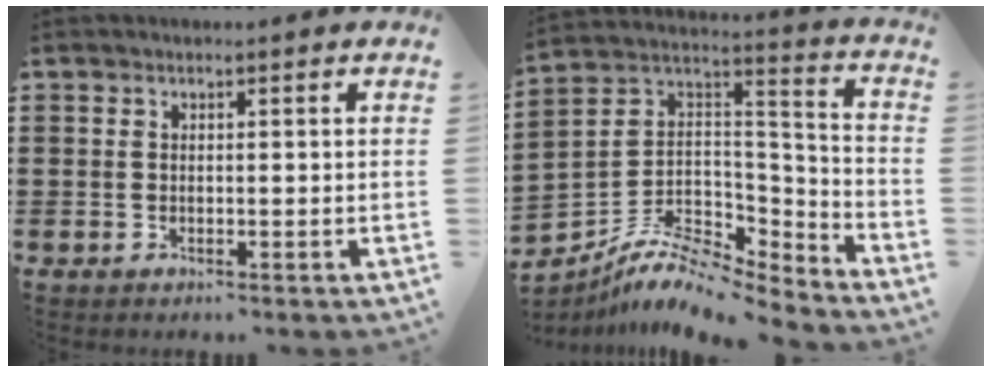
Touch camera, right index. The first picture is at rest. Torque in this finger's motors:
{"motor_torque": [-0.15, -0.07, 0.20, 0.12]}